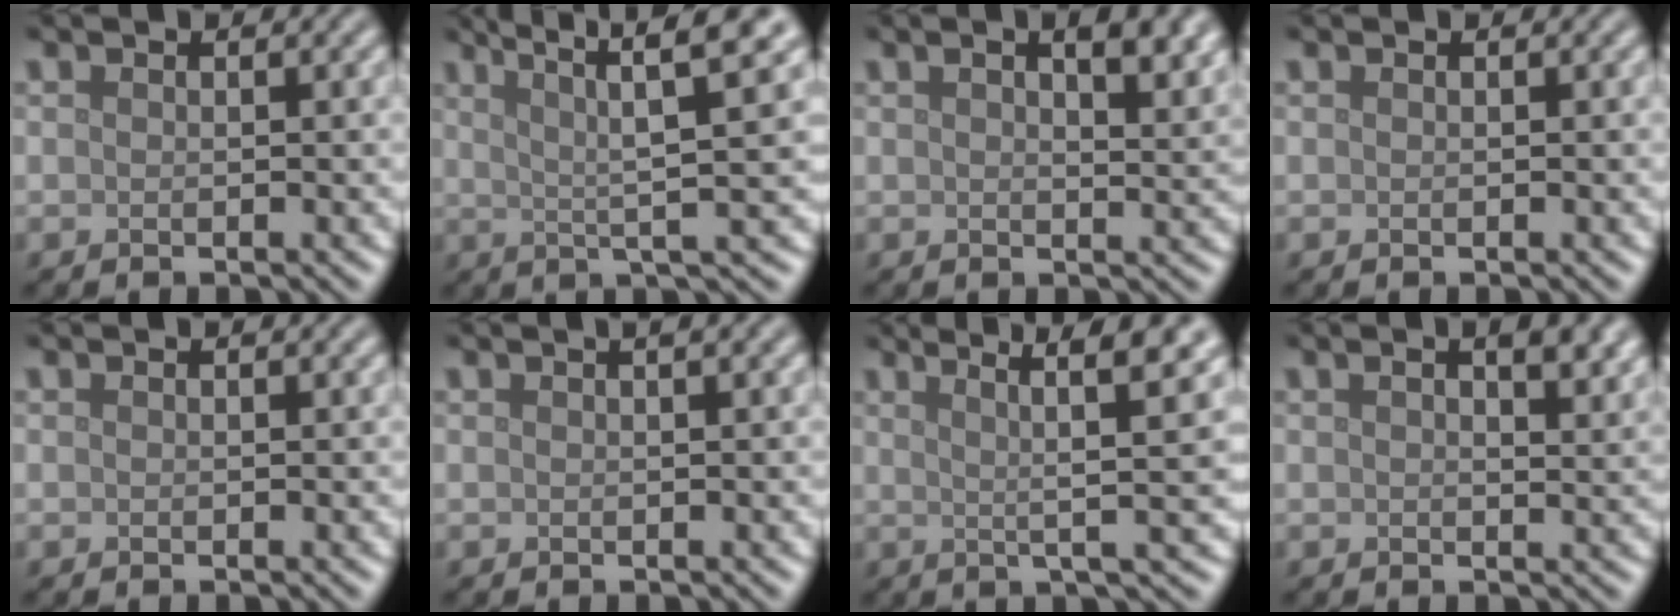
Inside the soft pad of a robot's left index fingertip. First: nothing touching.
{"total": 6.8, "force": [2.9, 0.8, 6.1], "torque": [-0.095, 0.020, 0.053]}
{"total": 4.2, "force": [2.1, 1.3, 3.5], "torque": [-0.048, 0.004, 0.028]}
{"total": 0.0}
{"total": 0.0}
{"total": 1.7, "force": [0.8, 0.6, 1.4], "torque": [-0.016, 0.003, 0.005]}
{"total": 6.8, "force": [2.9, 0.9, 6.1], "torque": [-0.094, 0.015, 0.050]}
{"total": 3.2, "force": [1.6, 0.9, 2.7], "torque": [-0.036, 0.005, 0.021]}